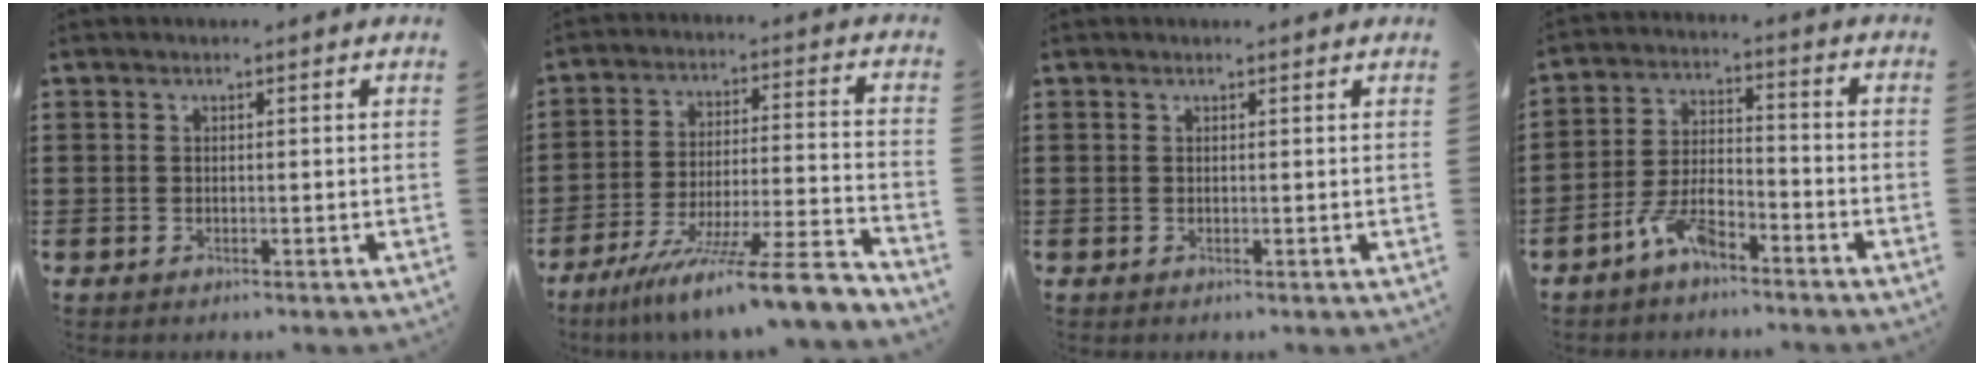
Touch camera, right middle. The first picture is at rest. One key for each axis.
{"total": 12.2, "fx": -10.0, "fy": -0.1, "fz": 7.1, "tx": -0.114, "ty": 0.016, "tz": -0.184}
{"total": 0.0}
{"total": 6.6, "fx": -5.4, "fy": 1.9, "fz": 3.3, "tx": -0.081, "ty": 0.005, "tz": -0.108}